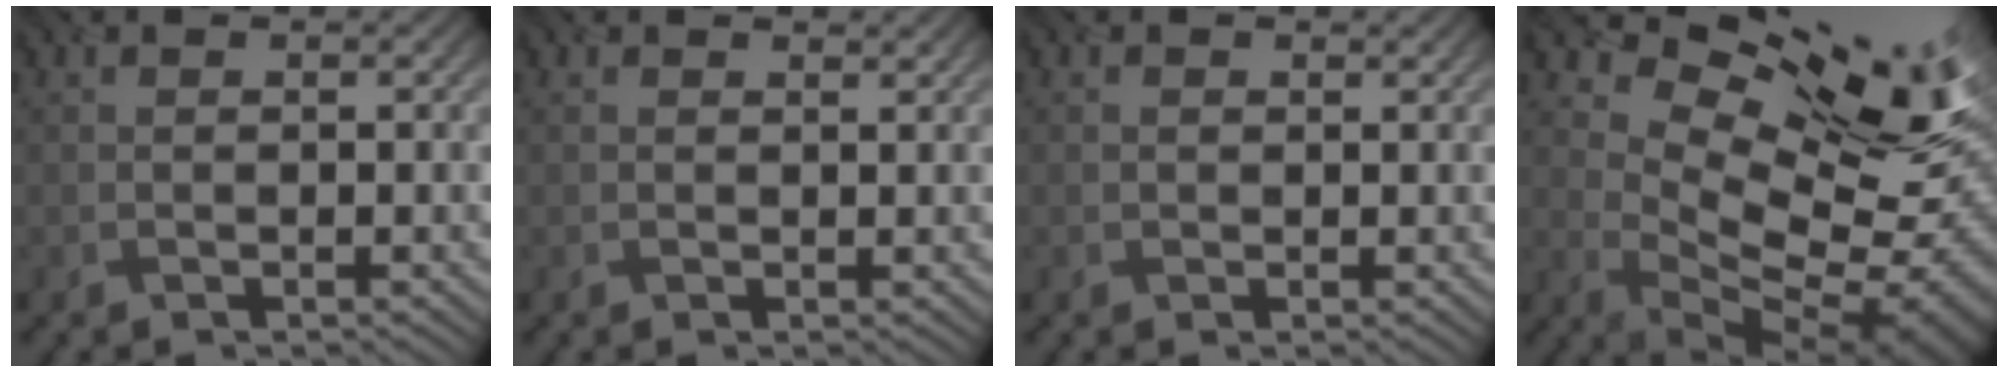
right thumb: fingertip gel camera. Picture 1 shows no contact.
{"total": 1.2, "force": [1.0, 0.4, 0.5], "torque": [-0.016, -0.004, 0.015]}
{"total": 0.6, "force": [0.3, 0.5, 0.2], "torque": [-0.005, -0.003, 0.005]}
{"total": 17.3, "force": [6.4, 9.2, 13.3], "torque": [-0.187, 0.014, 0.118]}